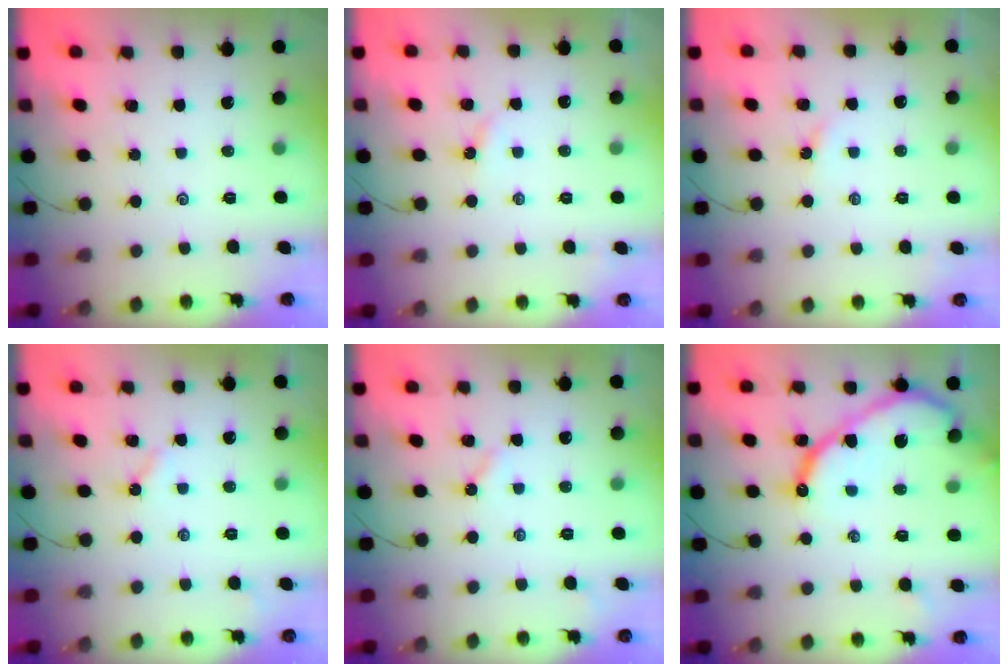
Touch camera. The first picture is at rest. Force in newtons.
{"total": 2.3, "press": 2.3, "slide": 0.4}
{"total": 1.9, "press": 1.8, "slide": 0.3}
{"total": 2.6, "press": 2.5, "slide": 0.3}
{"total": 2.6, "press": 2.5, "slide": 0.3}
{"total": 14.6, "press": 14.6, "slide": 1.4}